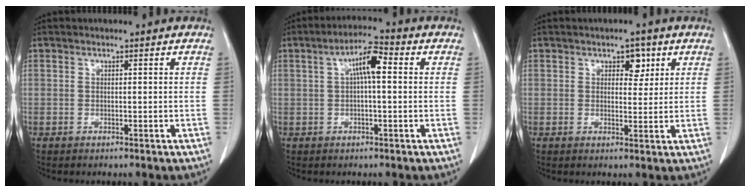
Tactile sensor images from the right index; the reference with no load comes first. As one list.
[{"total": 5.6, "force": [1.0, 1.1, 5.4], "torque": [-0.098, 0.018, 0.014]}, {"total": 3.2, "force": [1.6, 1.9, 2.1], "torque": [-0.023, 0.003, 0.022]}]